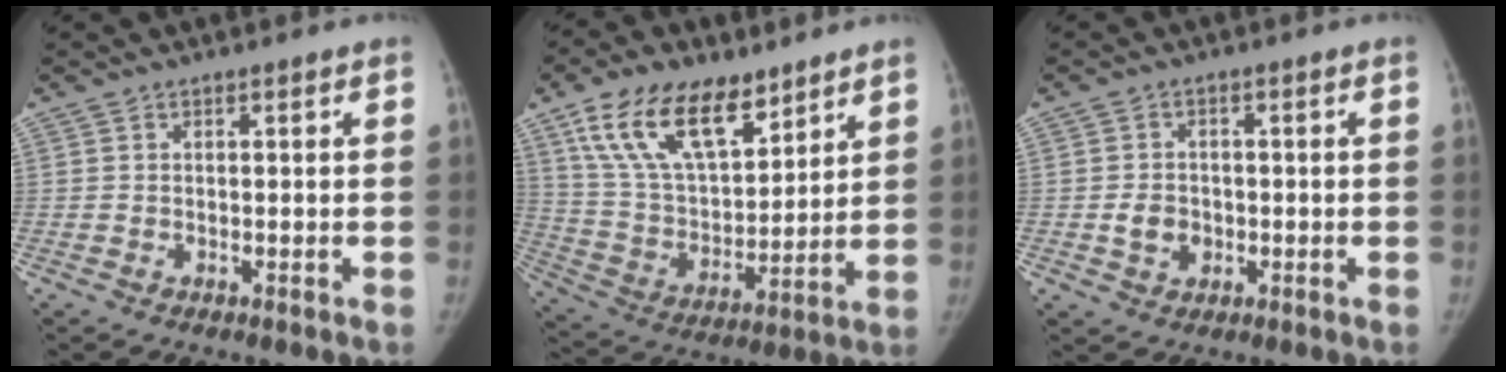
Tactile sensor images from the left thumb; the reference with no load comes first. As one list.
[{"total": 19.4, "force": [11.8, 9.8, 11.9], "torque": [-0.173, -0.046, 0.224]}, {"total": 4.3, "force": [-0.8, 3.6, 2.2], "torque": [-0.023, 0.006, -0.011]}]